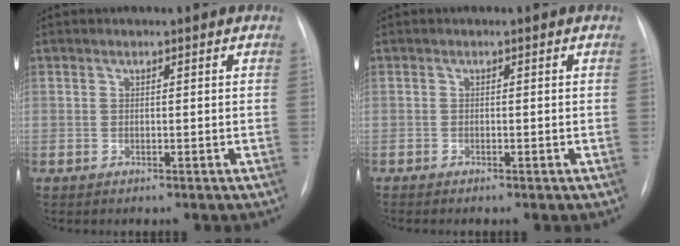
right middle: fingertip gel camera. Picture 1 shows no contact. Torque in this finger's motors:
{"motor_torque": [0.60, -0.67, 0.05, 0.01]}